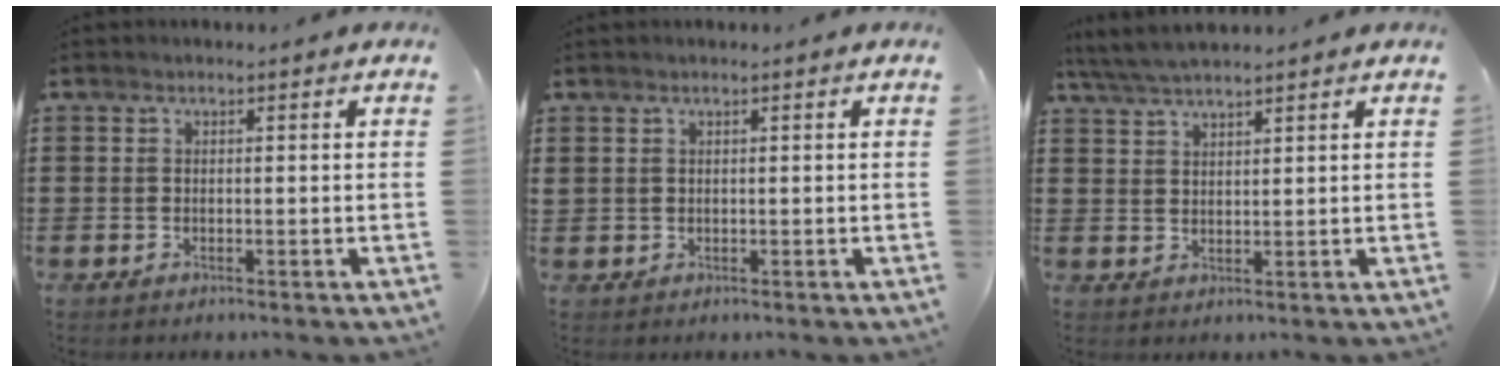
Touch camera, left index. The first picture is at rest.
{"total": 0.6, "force": [0.4, 0.5, 0.1], "torque": [-0.006, 0.004, 0.008]}
{"total": 3.9, "force": [3.6, 0.3, 1.6], "torque": [-0.041, -0.004, 0.066]}